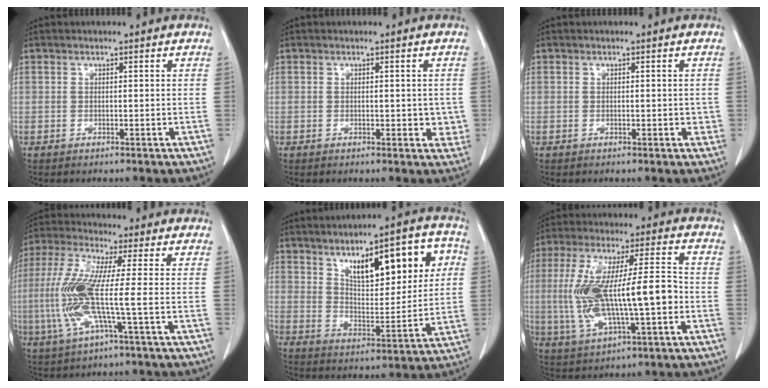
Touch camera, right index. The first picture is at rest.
{"total": 3.4, "force": [-0.1, 2.0, 2.8], "torque": [-0.020, 0.003, -0.001]}
{"total": 1.8, "force": [-0.1, 1.0, 1.5], "torque": [-0.016, 0.004, -0.001]}
{"total": 11.5, "force": [-1.5, 0.3, 11.4], "torque": [-0.250, -0.001, -0.040]}
{"total": 15.4, "force": [6.1, 5.4, 13.1], "torque": [-0.178, 0.025, 0.099]}
{"total": 16.5, "force": [-1.7, 3.7, 16.0], "torque": [-0.313, 0.017, -0.022]}